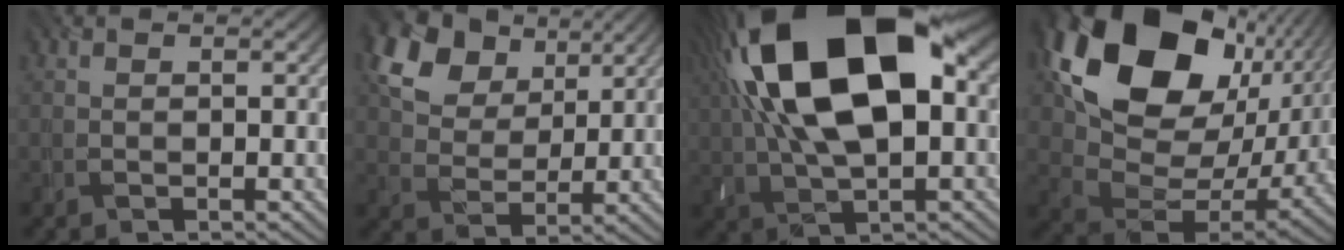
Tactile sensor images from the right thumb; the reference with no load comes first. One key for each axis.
{"total": 13.3, "fx": 7.7, "fy": 8.5, "fz": 6.7, "tx": -0.169, "ty": 0.023, "tz": 0.143}
{"total": 19.6, "fx": 5.3, "fy": 9.9, "fz": 16.1, "tx": -0.316, "ty": 0.034, "tz": 0.084}
{"total": 19.9, "fx": 8.9, "fy": 13.3, "fz": 11.8, "tx": -0.248, "ty": 0.004, "tz": 0.194}